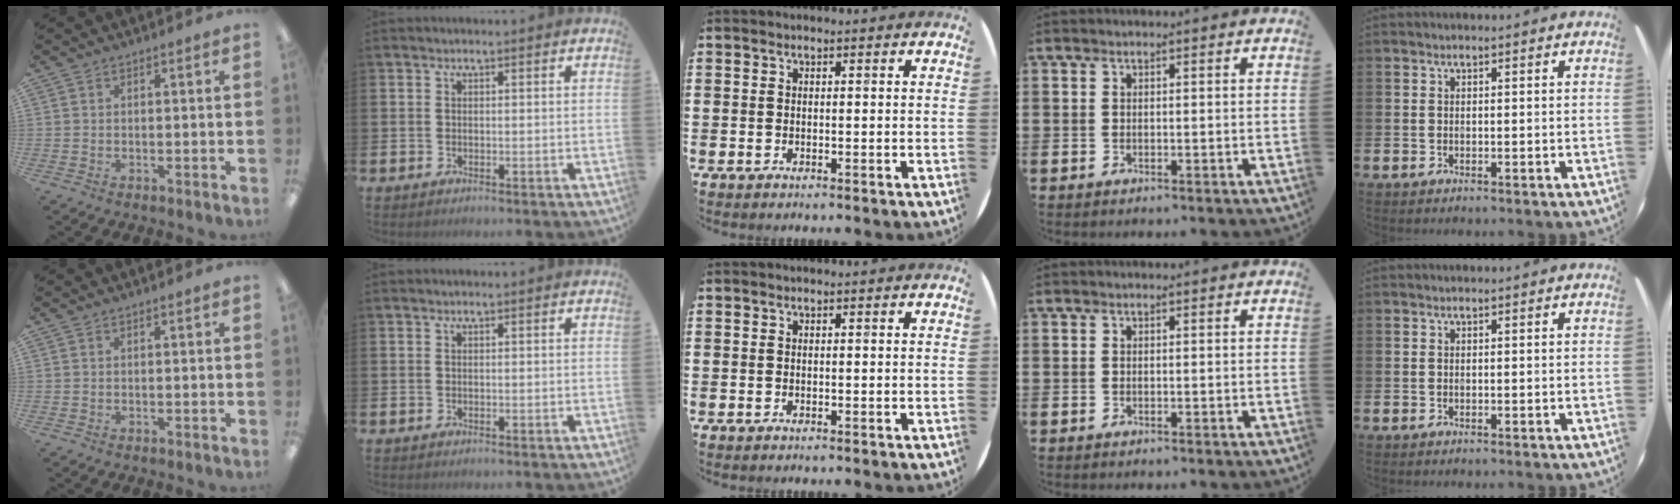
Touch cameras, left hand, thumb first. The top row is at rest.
{}